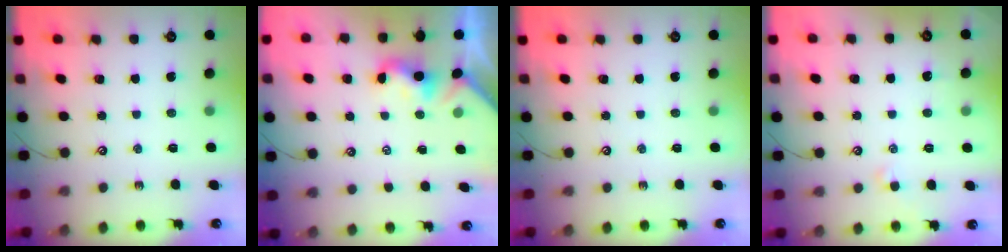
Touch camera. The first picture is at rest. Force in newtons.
{"total": 1.9, "press": 1.8, "slide": 0.5}
{"total": 0.0}
{"total": 0.5, "press": 0.2, "slide": 0.5}